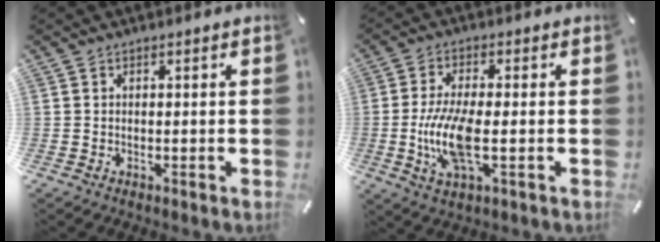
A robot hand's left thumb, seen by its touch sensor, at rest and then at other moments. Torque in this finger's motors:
{"motor_torque": [0.01, 0.86, 1.18, 0.29, 0.32]}